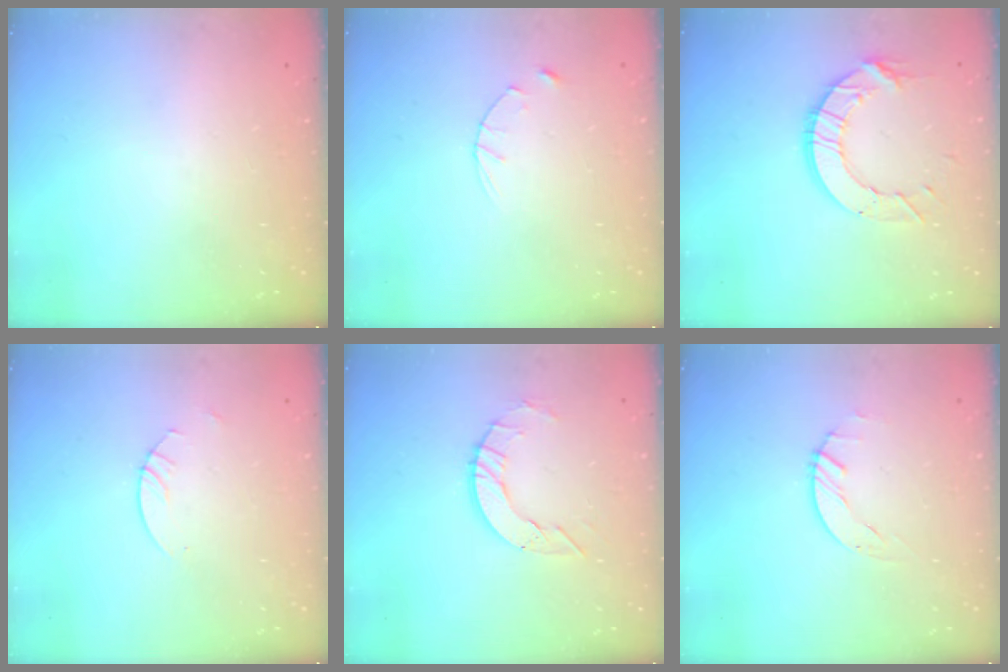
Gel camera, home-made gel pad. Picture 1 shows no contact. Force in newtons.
{"total": 2.8, "press": 2.8, "slide": 0.4}
{"total": 10.4, "press": 10.3, "slide": 0.5}
{"total": 2.7, "press": 2.7, "slide": 0.2}
{"total": 7.1, "press": 7.0, "slide": 0.7}
{"total": 1.5, "press": 1.4, "slide": 0.1}